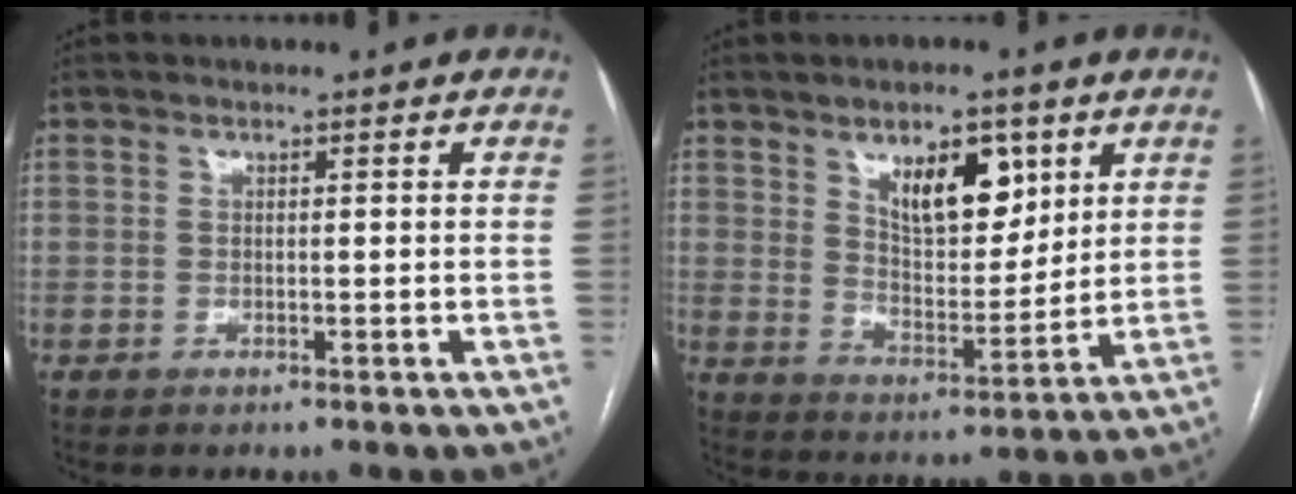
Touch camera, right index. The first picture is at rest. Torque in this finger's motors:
{"motor_torque": [0.40, 0.31, 0.38, 0.10]}